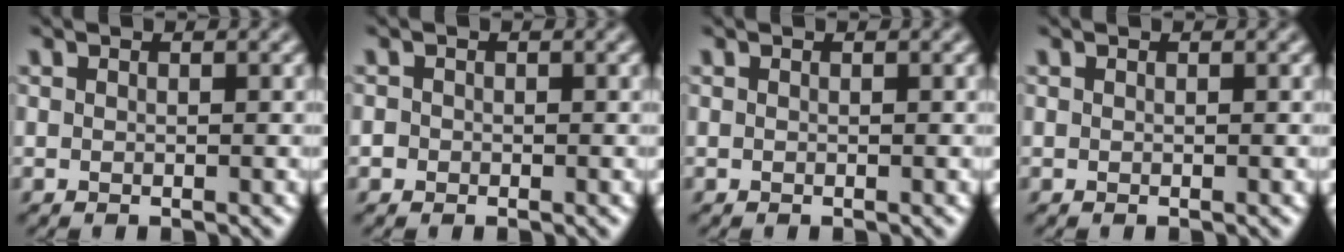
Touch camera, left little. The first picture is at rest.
{"total": 1.0, "force": [-0.4, 0.9, 0.2], "torque": [0.006, -0.002, -0.008]}
{"total": 0.0}
{"total": 0.0}